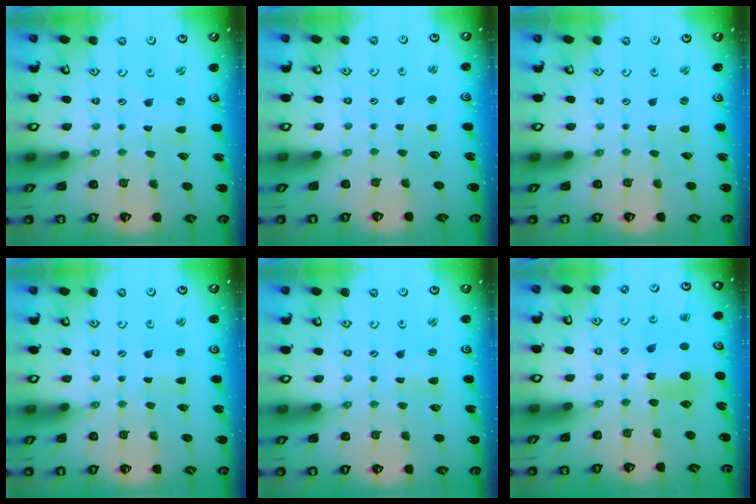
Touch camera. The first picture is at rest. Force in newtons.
{"total": 1.4, "press": 1.3, "slide": 0.3}
{"total": 0.0}
{"total": 1.8, "press": 1.7, "slide": 0.4}
{"total": 0.8, "press": 0.8, "slide": 0.1}
{"total": 6.1, "press": 6.1, "slide": 0.6}